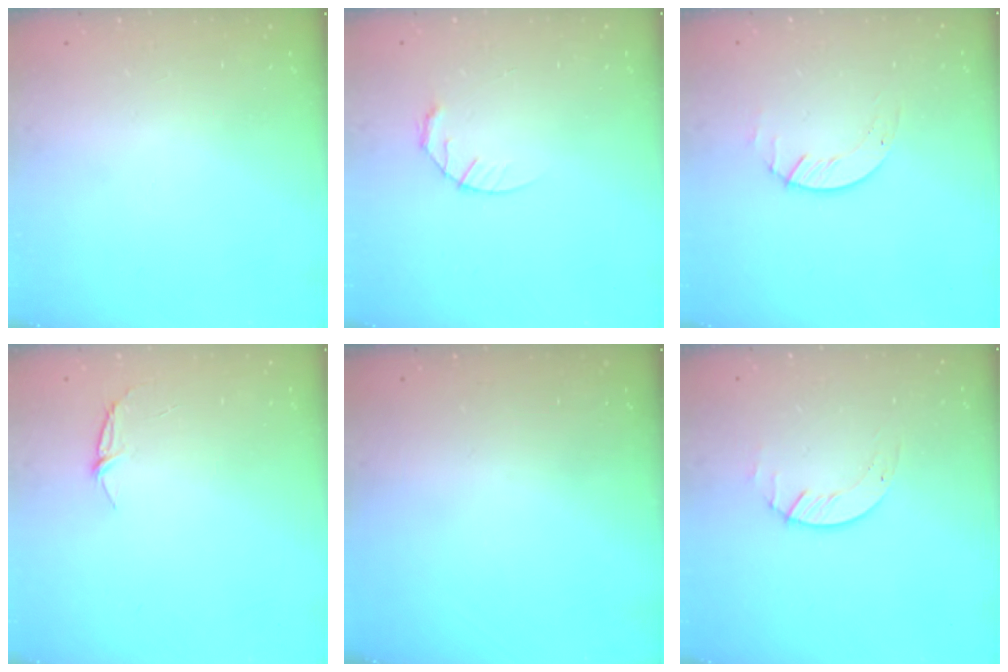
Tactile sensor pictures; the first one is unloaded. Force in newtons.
{"total": 4.3, "press": 4.3, "slide": 0.7}
{"total": 2.0, "press": 2.0, "slide": 0.2}
{"total": 3.9, "press": 3.9, "slide": 0.4}
{"total": 0.0}
{"total": 2.0, "press": 2.0, "slide": 0.2}